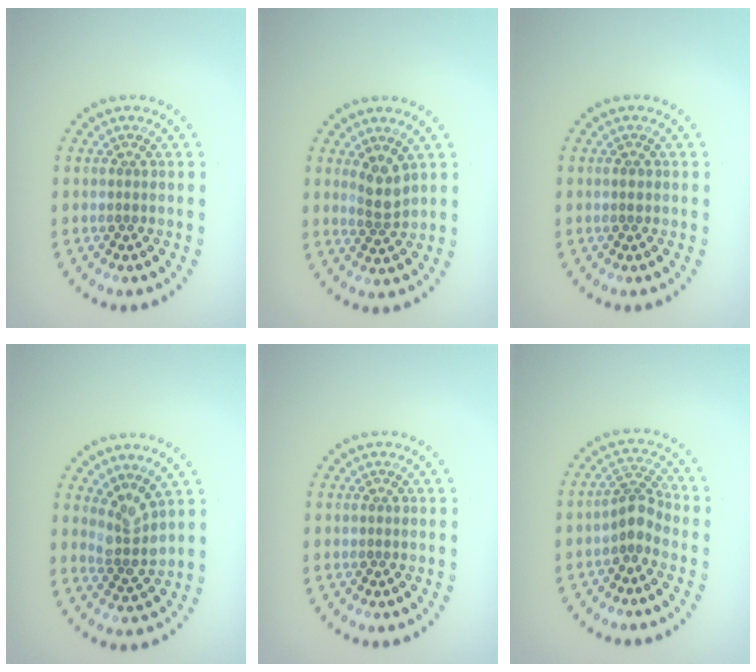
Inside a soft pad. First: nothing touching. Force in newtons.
{"total": 2.2, "press": 1.8, "slide": 1.3}
{"total": 0.7, "press": 0.7, "slide": 0.0}
{"total": 2.7, "press": 2.0, "slide": 1.8}
{"total": 0.0}
{"total": 2.4, "press": 1.9, "slide": 1.5}